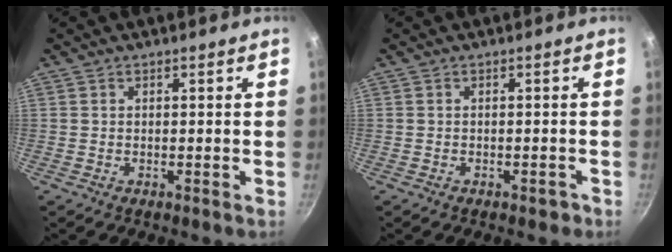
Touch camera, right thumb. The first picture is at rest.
{"total": 1.2, "force": [-0.9, 0.6, 0.6], "torque": [-0.005, 0.008, -0.011]}